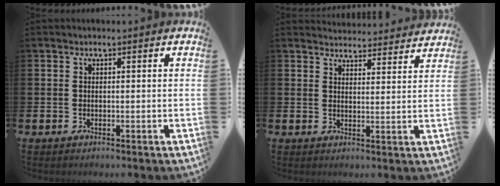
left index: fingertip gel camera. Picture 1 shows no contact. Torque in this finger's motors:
{"motor_torque": [0.89, -1.25, 0.32, 0.01]}